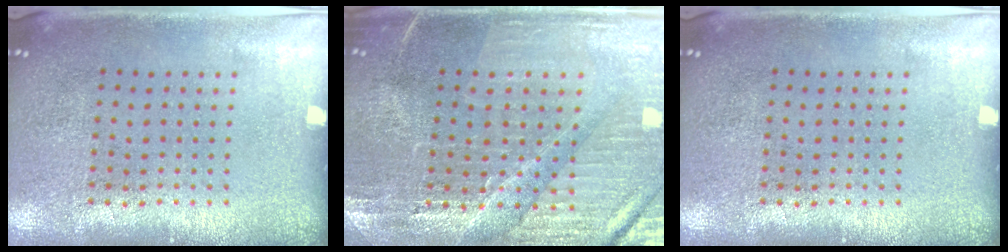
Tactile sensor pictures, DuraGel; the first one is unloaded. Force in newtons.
{"total": 3.2, "press": 3.2, "slide": 0.5}
{"total": 0.0}